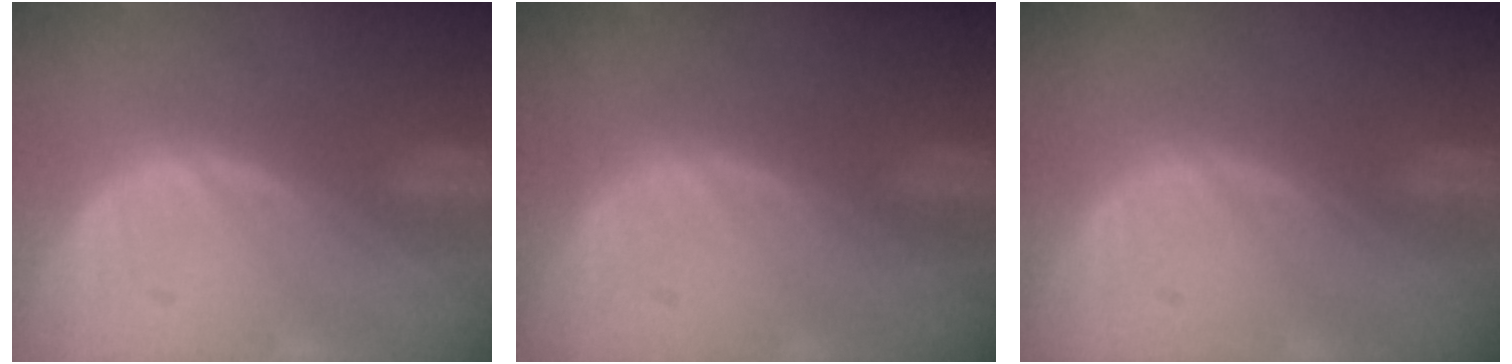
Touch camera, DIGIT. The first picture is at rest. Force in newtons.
{"total": 0.0}
{"total": 0.0}